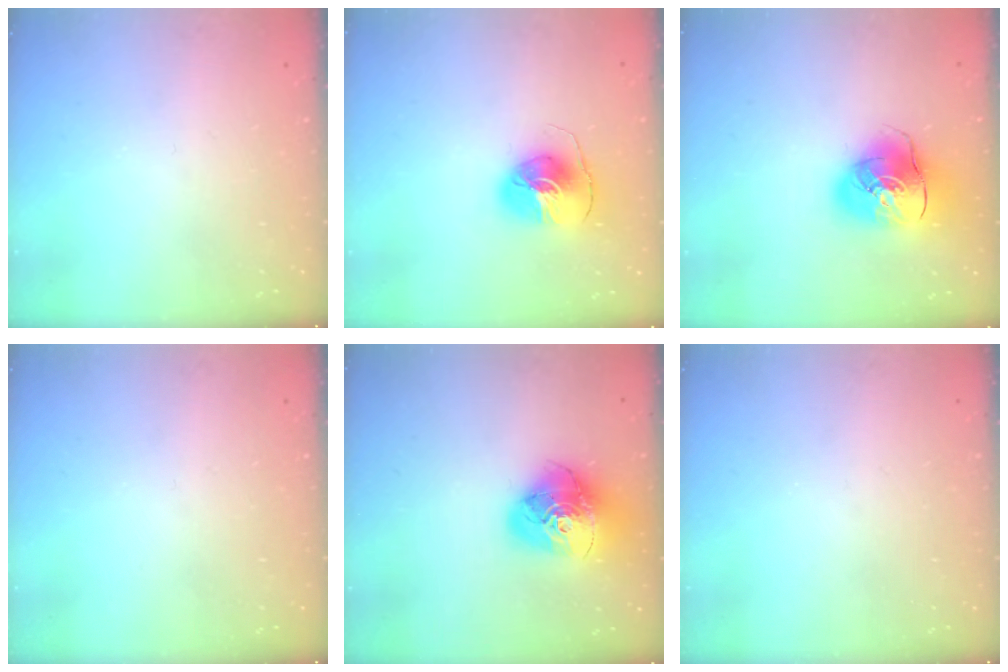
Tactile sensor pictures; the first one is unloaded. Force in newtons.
{"total": 8.2, "press": 8.1, "slide": 1.3}
{"total": 14.3, "press": 14.1, "slide": 2.3}
{"total": 0.0}
{"total": 18.4, "press": 18.3, "slide": 2.1}
{"total": 0.0}